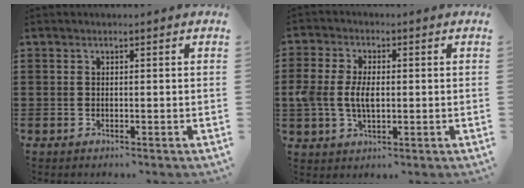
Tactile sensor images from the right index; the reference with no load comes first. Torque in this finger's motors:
{"motor_torque": [1.02, 0.39, 0.32, 0.09]}